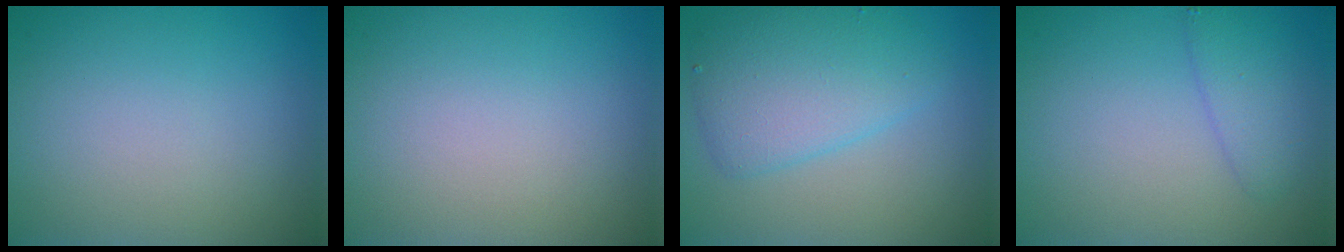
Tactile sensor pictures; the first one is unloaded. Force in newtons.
{"total": 0.0}
{"total": 4.8, "press": 4.8, "slide": 0.0}
{"total": 2.3, "press": 2.3, "slide": 0.1}